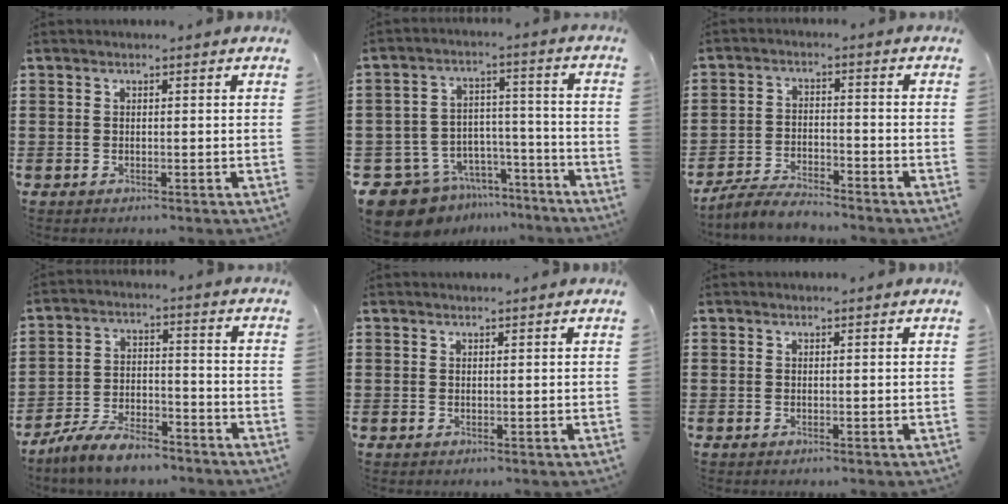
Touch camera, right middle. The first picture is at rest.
{"total": 10.1, "force": [-8.8, 4.5, 2.0], "torque": [-0.054, 0.026, -0.167]}
{"total": 4.4, "force": [-4.3, 0.5, 1.0], "torque": [-0.026, 0.003, -0.089]}
{"total": 7.6, "force": [-6.9, 1.6, 2.8], "torque": [-0.056, 0.010, -0.132]}
{"total": 0.5, "force": [0.5, 0.0, 0.0], "torque": [-0.002, -0.001, 0.010]}
{"total": 0.0}